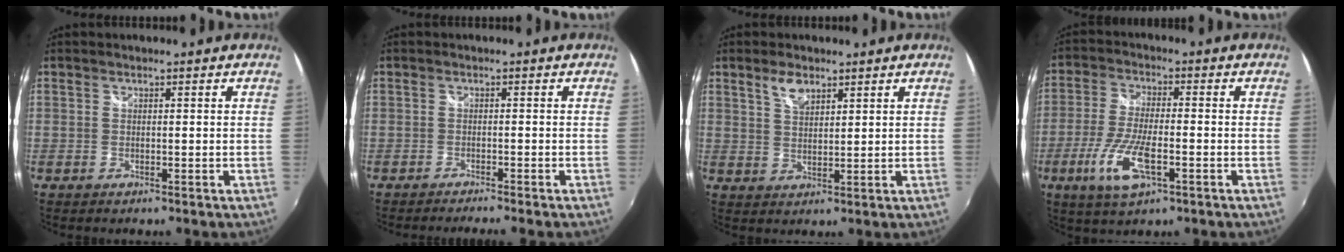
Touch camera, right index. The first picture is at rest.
{"total": 3.7, "force": [-3.3, -0.3, 1.5], "torque": [-0.037, -0.011, -0.055]}
{"total": 4.2, "force": [2.8, 1.9, 2.5], "torque": [-0.040, 0.005, 0.051]}
{"total": 10.4, "force": [-4.1, 3.2, 9.0], "torque": [-0.193, -0.014, -0.078]}